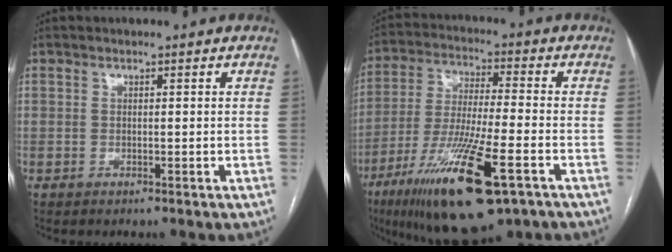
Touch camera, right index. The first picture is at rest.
{"total": 18.8, "force": [-9.8, 2.8, 15.8], "torque": [-0.301, -0.041, -0.166]}